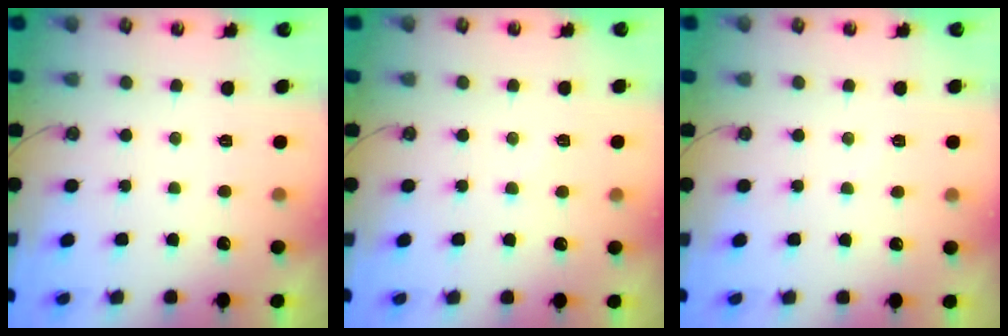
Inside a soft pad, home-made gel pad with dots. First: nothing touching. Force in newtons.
{"total": 2.9, "press": 2.9, "slide": 0.4}
{"total": 4.4, "press": 4.3, "slide": 0.7}